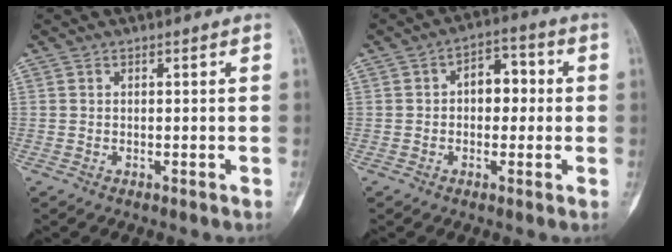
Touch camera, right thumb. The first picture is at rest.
{"total": 6.8, "force": [0.4, 4.4, 5.1], "torque": [-0.042, 0.020, -0.004]}